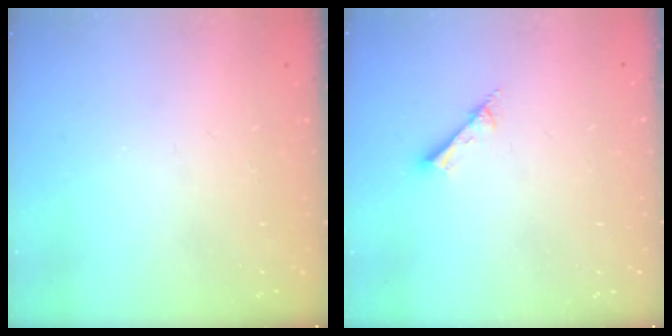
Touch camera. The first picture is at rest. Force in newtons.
{"total": 2.8, "press": 2.7, "slide": 0.4}